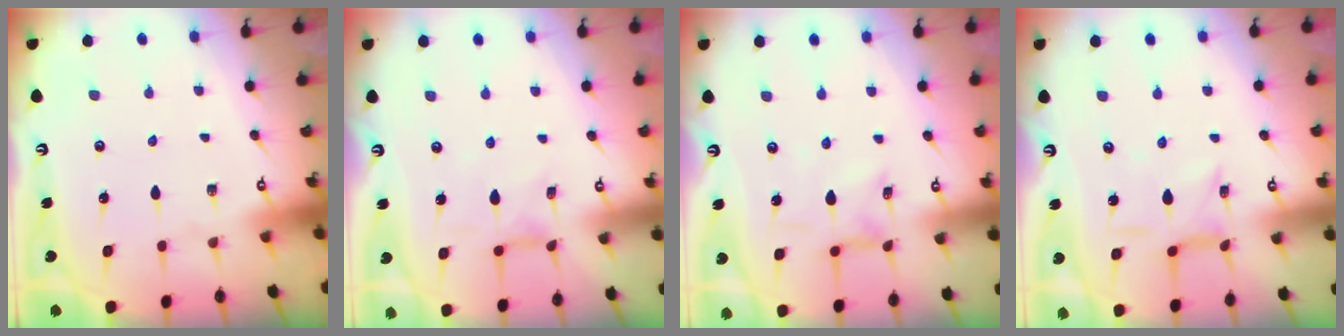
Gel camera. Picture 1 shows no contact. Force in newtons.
{"total": 2.3, "press": 2.3, "slide": 0.5}
{"total": 1.4, "press": 1.4, "slide": 0.3}
{"total": 4.9, "press": 4.9, "slide": 0.3}